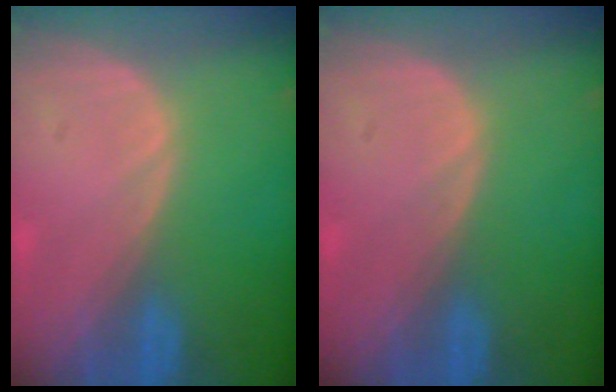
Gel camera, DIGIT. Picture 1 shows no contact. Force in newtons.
{"total": 0.0}